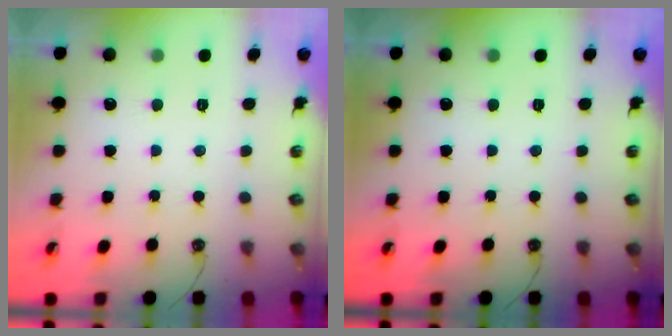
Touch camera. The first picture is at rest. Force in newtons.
{"total": 0.0}